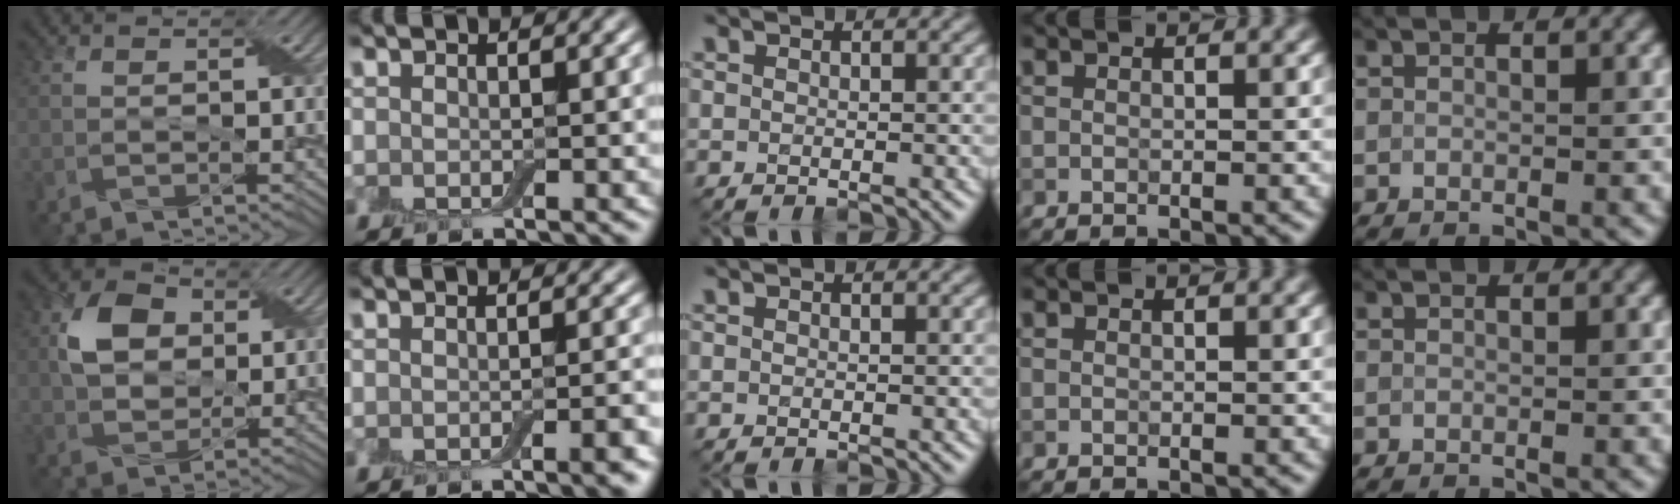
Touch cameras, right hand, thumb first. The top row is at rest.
{"thumb": {"total": 6.7, "force": [1.5, 5.1, 4.1], "torque": [-0.091, 0.012, 0.024]}, "index": {"total": 2.1, "force": [-0.8, 0.5, 1.9], "torque": [-0.018, 0.003, -0.011]}}